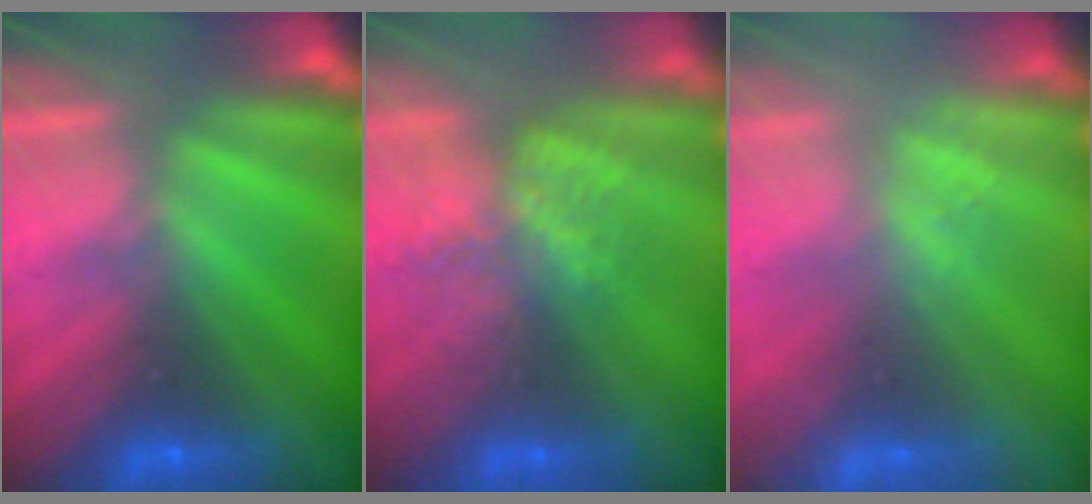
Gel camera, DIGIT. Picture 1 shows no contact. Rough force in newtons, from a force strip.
{"total": 6.9}
{"total": 2.0}